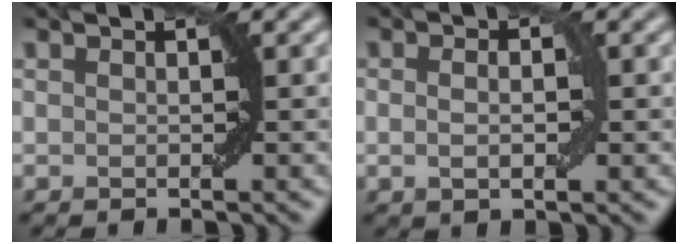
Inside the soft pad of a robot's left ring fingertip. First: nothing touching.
{"total": 2.3, "force": [0.1, 1.0, 2.1], "torque": [-0.030, -0.001, -0.001]}